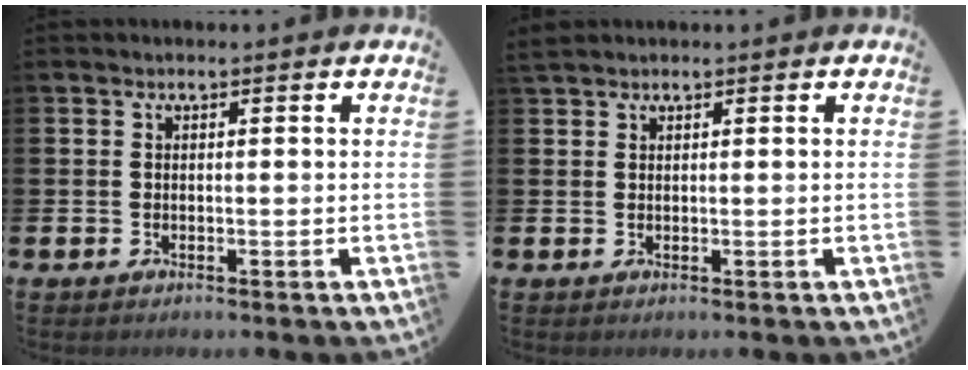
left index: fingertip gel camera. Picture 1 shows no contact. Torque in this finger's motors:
{"motor_torque": [0.08, -0.02, 0.24, 0.05]}